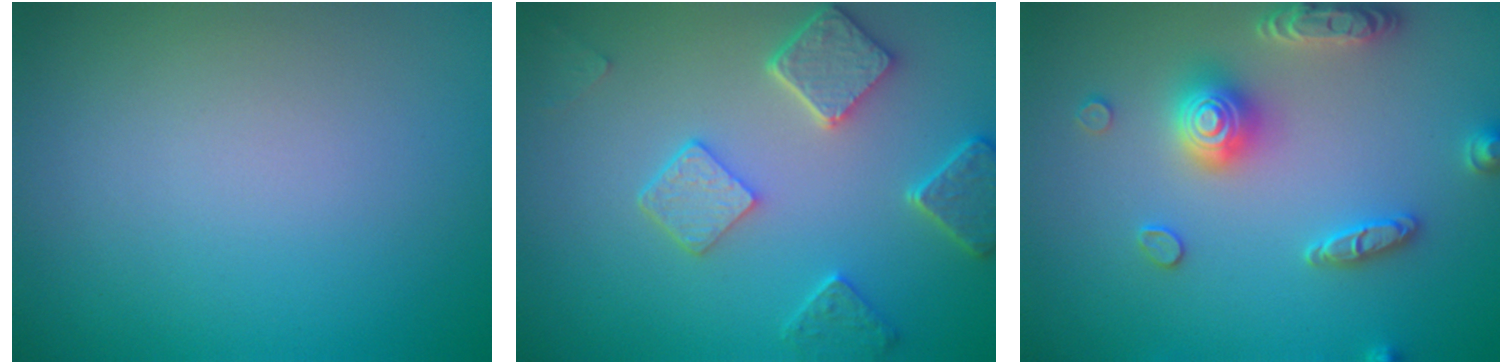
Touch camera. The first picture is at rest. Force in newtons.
{"total": 5.0, "press": 4.0, "slide": 3.1}
{"total": 4.1, "press": 4.0, "slide": 0.8}